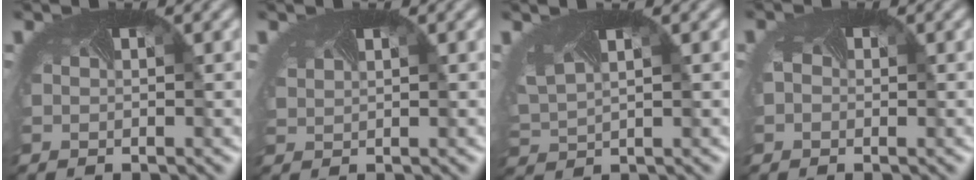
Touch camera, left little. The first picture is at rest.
{"total": 0.9, "force": [0.7, 0.5, 0.1], "torque": [-0.025, -0.002, 0.021]}
{"total": 2.3, "force": [1.4, 1.1, 1.5], "torque": [-0.052, 0.002, 0.040]}
{"total": 1.0, "force": [-0.5, 0.9, 0.1], "torque": [-0.015, -0.012, 0.000]}